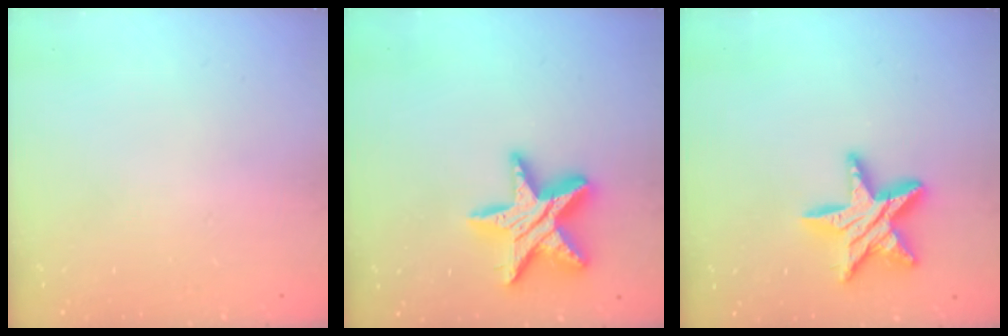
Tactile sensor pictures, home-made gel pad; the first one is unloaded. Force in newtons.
{"total": 16.7, "press": 16.6, "slide": 1.5}
{"total": 14.4, "press": 14.4, "slide": 0.9}